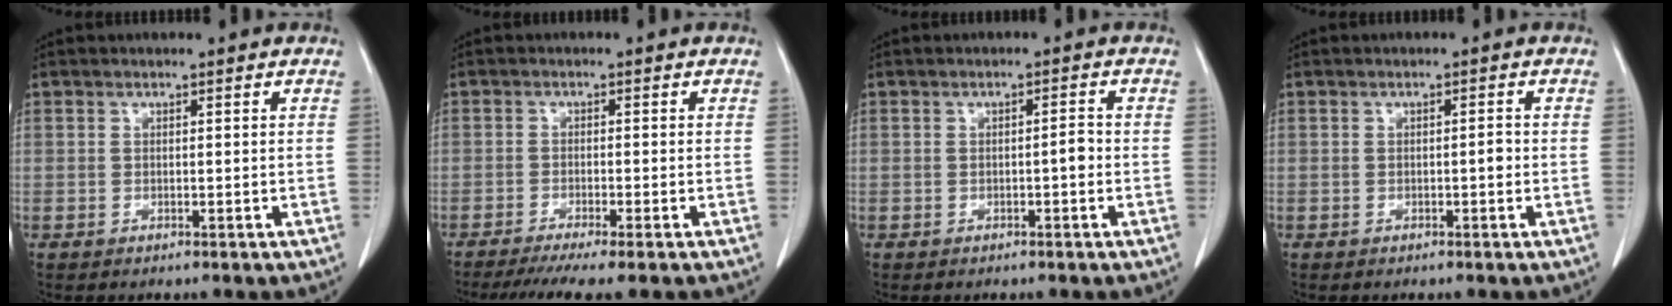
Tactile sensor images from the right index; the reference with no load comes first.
{"total": 7.0, "force": [-5.5, -0.4, 4.2], "torque": [-0.058, -0.015, -0.088]}
{"total": 1.6, "force": [-0.4, 0.3, 1.5], "torque": [-0.020, 0.002, -0.007]}
{"total": 1.1, "force": [-0.3, 0.2, 1.0], "torque": [-0.013, 0.002, -0.005]}